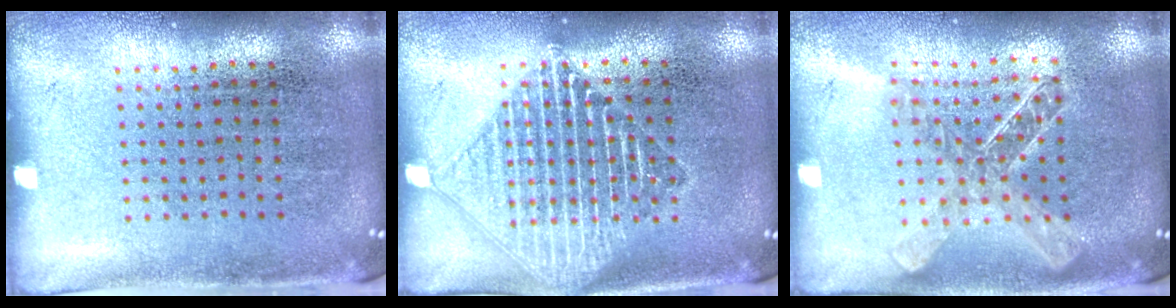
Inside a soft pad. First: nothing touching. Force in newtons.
{"total": 2.1, "press": 2.1, "slide": 0.3}
{"total": 1.8, "press": 1.6, "slide": 0.8}